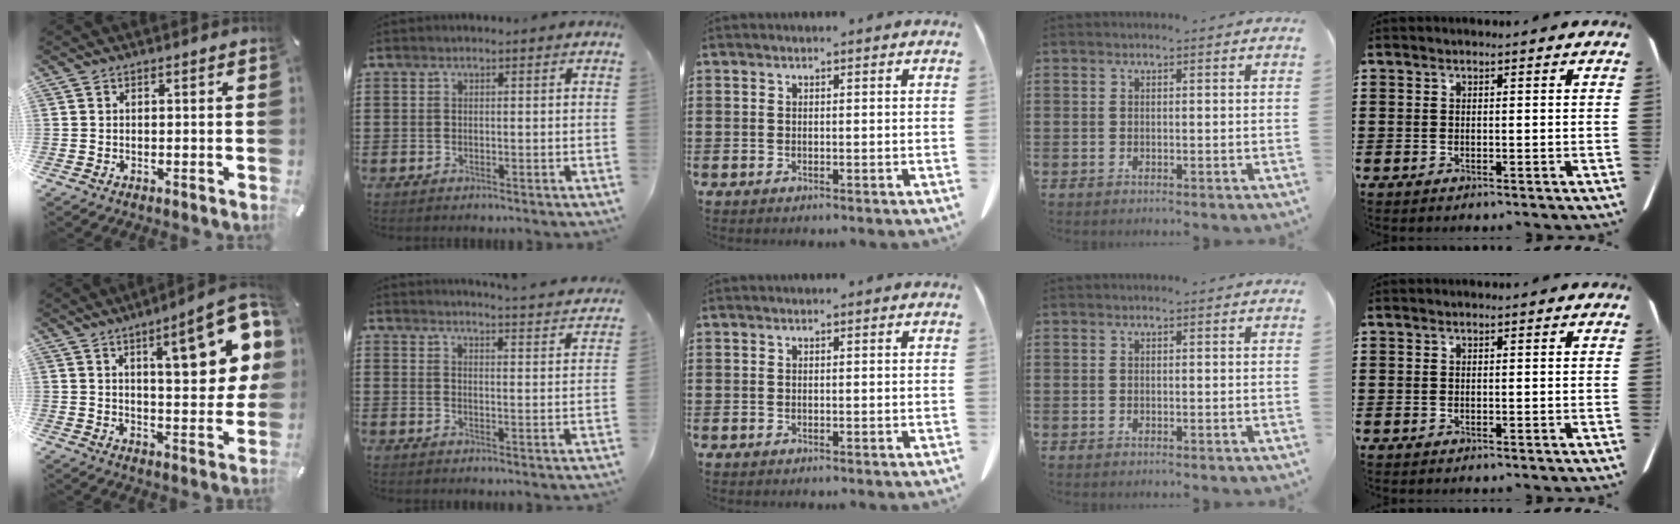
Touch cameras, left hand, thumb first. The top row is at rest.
{"thumb": {"total": 19.2, "force": [8.2, 5.9, 16.4], "torque": [-0.225, -0.037, 0.118]}, "index": {"total": 3.9, "force": [3.8, -0.8, 0.2], "torque": [-0.012, -0.032, 0.063]}}